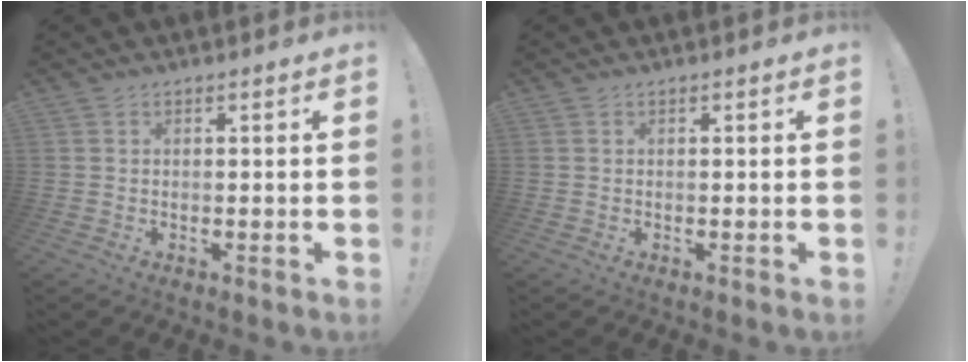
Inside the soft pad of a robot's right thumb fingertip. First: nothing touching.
{"total": 0.0}